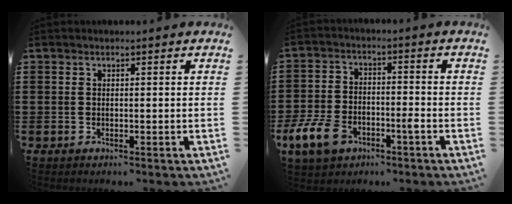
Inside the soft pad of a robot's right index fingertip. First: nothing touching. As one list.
[{"total": 7.7, "force": [-4.2, 3.9, 5.1], "torque": [-0.131, -0.003, -0.084]}]